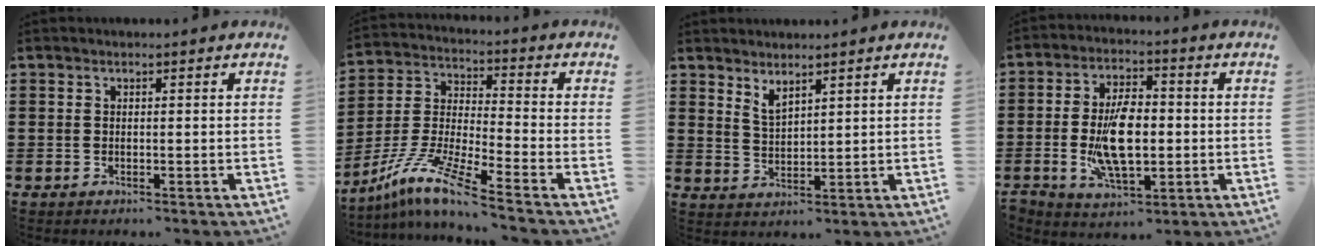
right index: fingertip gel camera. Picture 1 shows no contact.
{"total": 9.4, "force": [-7.2, 0.3, 5.9], "torque": [-0.143, -0.012, -0.153]}
{"total": 2.6, "force": [2.2, 0.8, 1.1], "torque": [-0.027, 0.005, 0.041]}
{"total": 10.0, "force": [-1.3, 5.0, 8.6], "torque": [-0.173, -0.002, -0.026]}